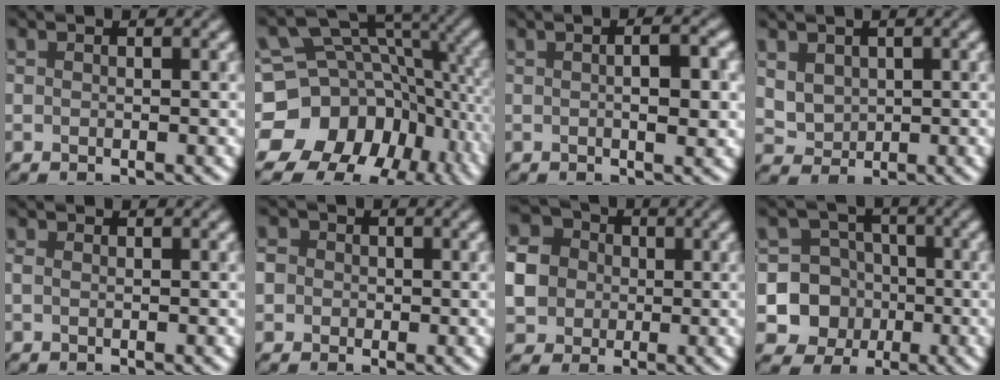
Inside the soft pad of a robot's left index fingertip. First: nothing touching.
{"total": 15.4, "force": [-5.4, 11.9, 8.1], "torque": [-0.167, 0.009, -0.081]}
{"total": 3.2, "force": [0.1, 0.7, 3.1], "torque": [-0.050, 0.002, 0.002]}
{"total": 2.5, "force": [0.8, 1.9, 1.3], "torque": [-0.032, -0.003, 0.021]}
{"total": 0.5, "force": [0.1, 0.3, 0.4], "torque": [-0.013, -0.004, -0.001]}
{"total": 4.7, "force": [0.7, 4.2, 1.9], "torque": [-0.027, 0.032, -0.020]}
{"total": 7.3, "force": [0.0, 6.6, 3.0], "torque": [-0.086, 0.009, -0.014]}
{"total": 9.4, "force": [-2.6, 8.8, 2.0], "torque": [-0.037, -0.006, -0.067]}